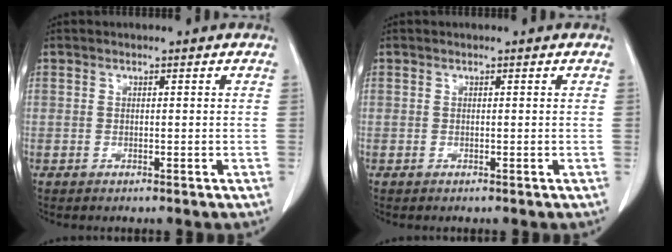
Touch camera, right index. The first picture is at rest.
{"total": 0.0}